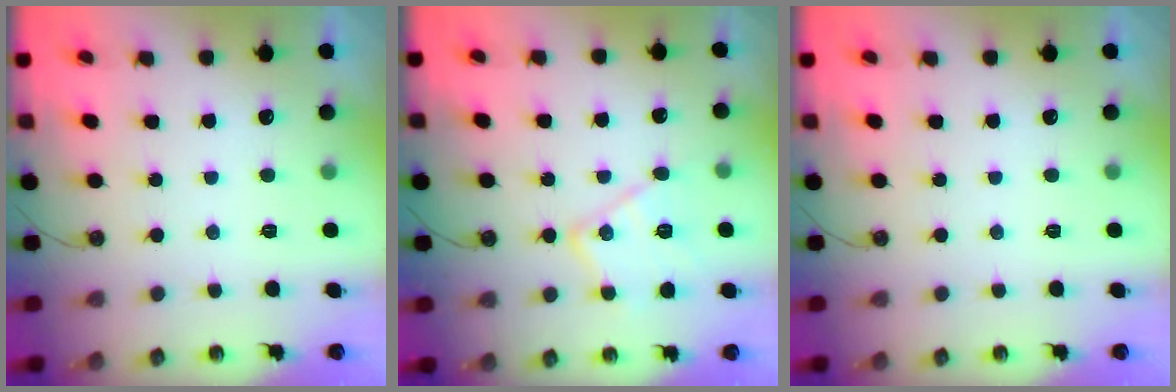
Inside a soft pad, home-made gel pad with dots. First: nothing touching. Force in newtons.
{"total": 14.0, "press": 14.0, "slide": 1.1}
{"total": 0.0}